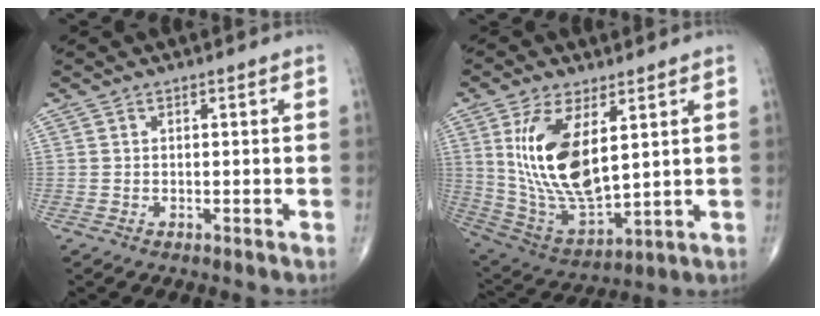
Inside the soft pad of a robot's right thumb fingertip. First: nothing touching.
{"total": 17.3, "force": [4.6, 8.0, 14.7], "torque": [-0.277, -0.026, 0.107]}